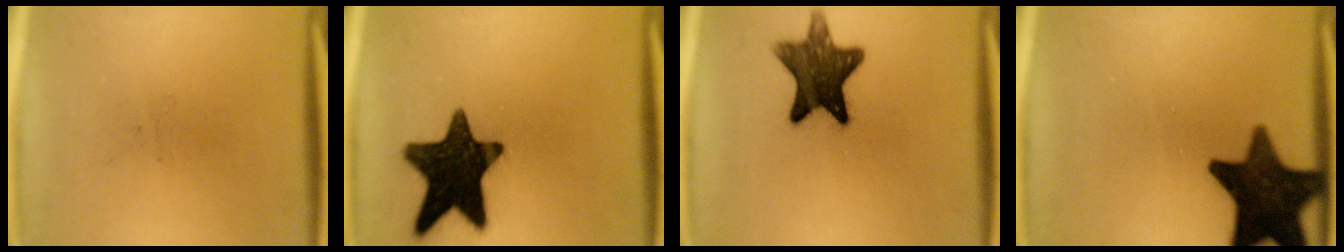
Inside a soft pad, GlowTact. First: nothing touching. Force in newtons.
{"total": 17.0}
{"total": 11.9}
{"total": 15.7}